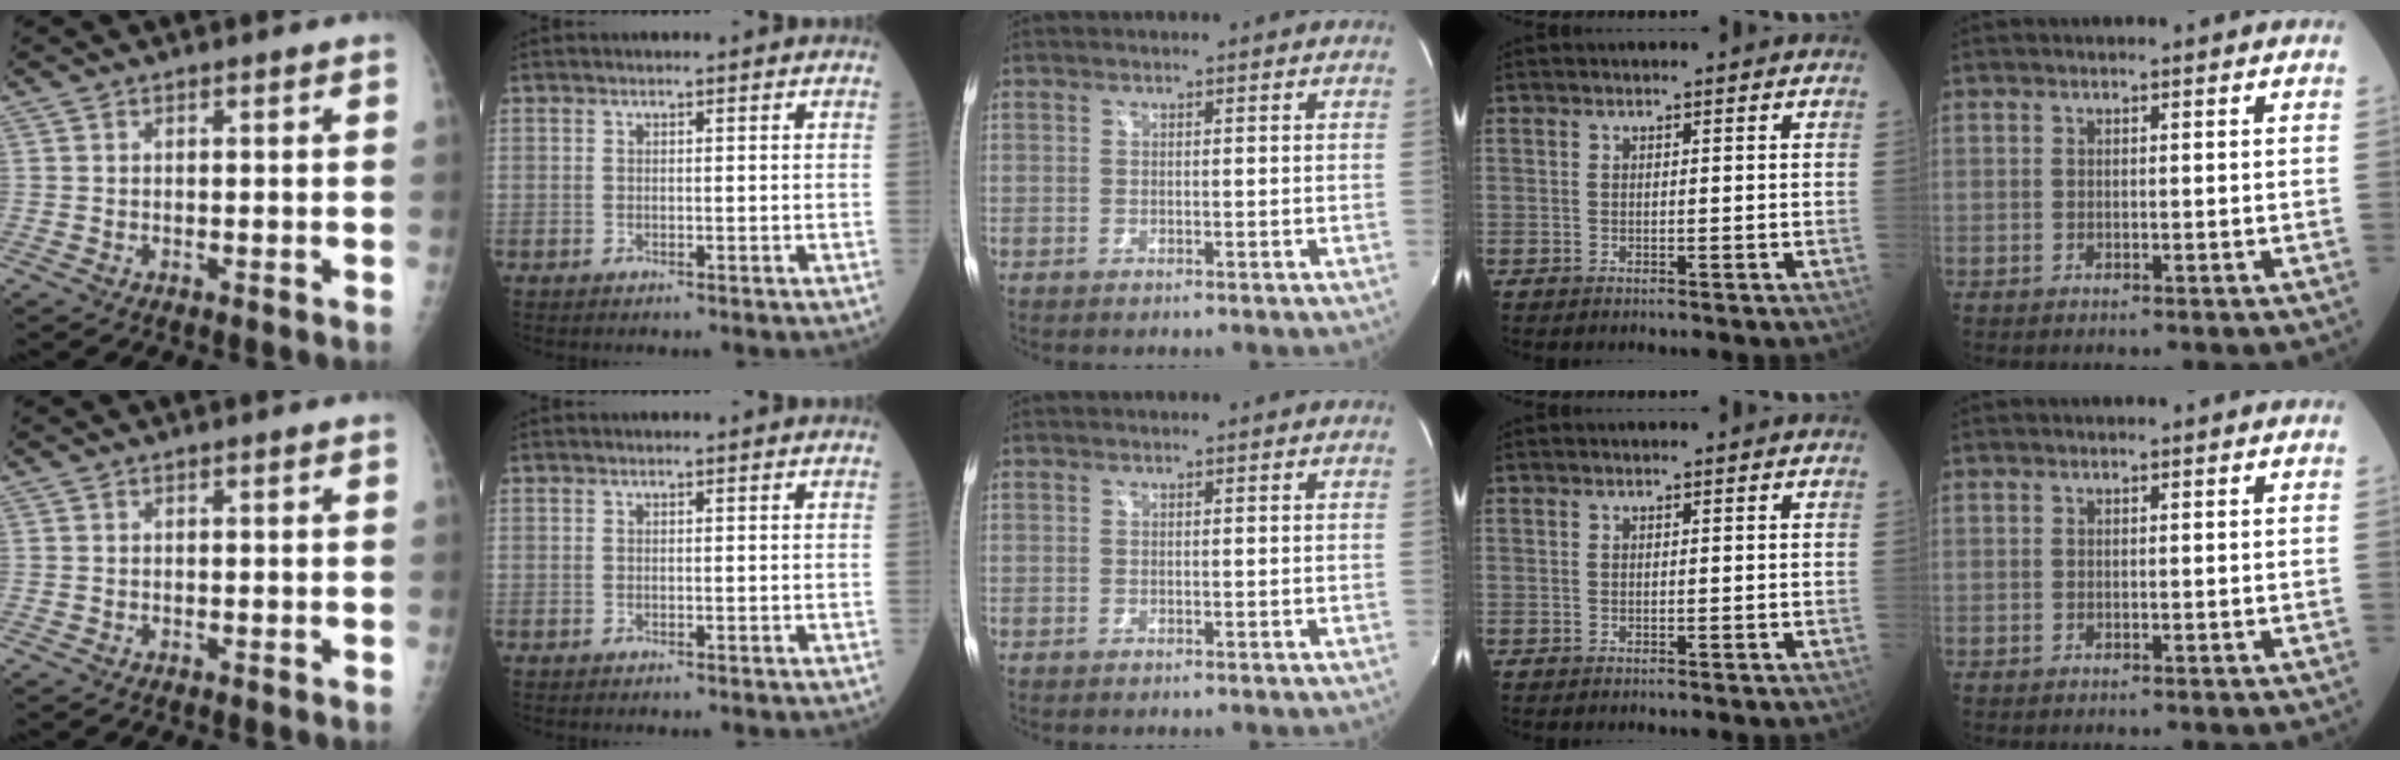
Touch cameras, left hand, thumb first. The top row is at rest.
{}